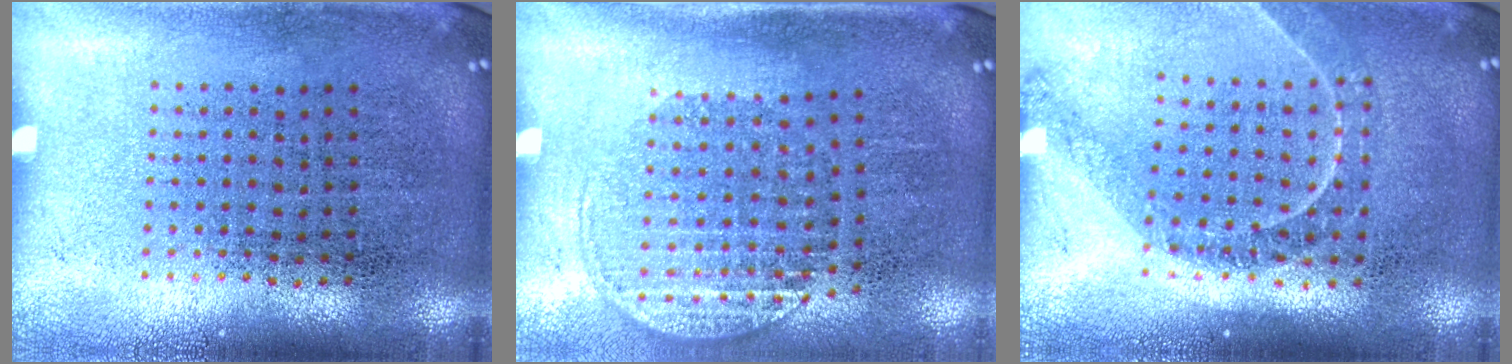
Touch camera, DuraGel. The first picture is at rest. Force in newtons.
{"total": 1.5, "press": 1.3, "slide": 0.8}
{"total": 1.2, "press": 1.1, "slide": 0.4}